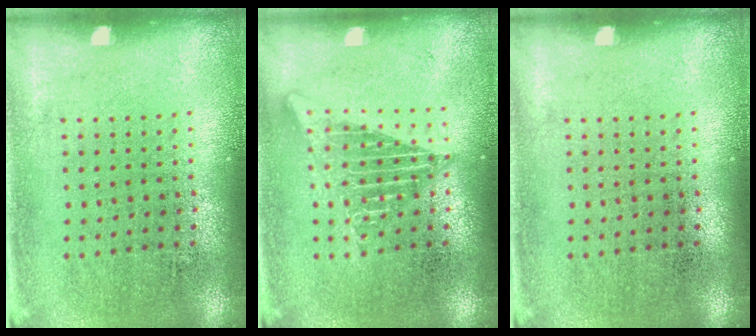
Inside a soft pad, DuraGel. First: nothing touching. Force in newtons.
{"total": 2.8, "press": 2.8, "slide": 0.3}
{"total": 0.0}